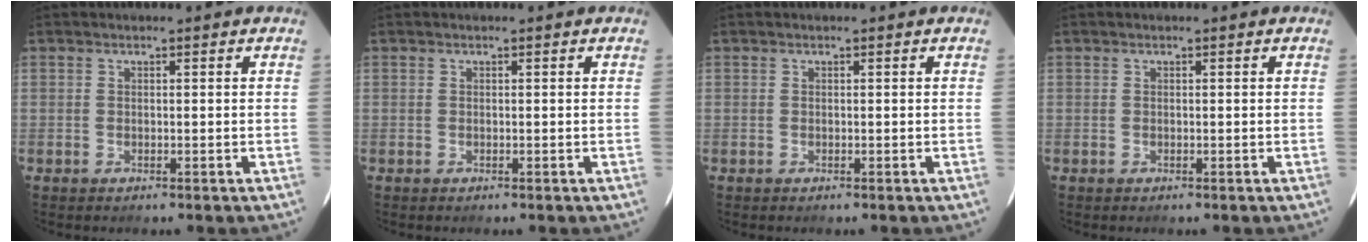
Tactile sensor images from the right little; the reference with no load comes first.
{"total": 0.0}
{"total": 0.0}
{"total": 0.0}